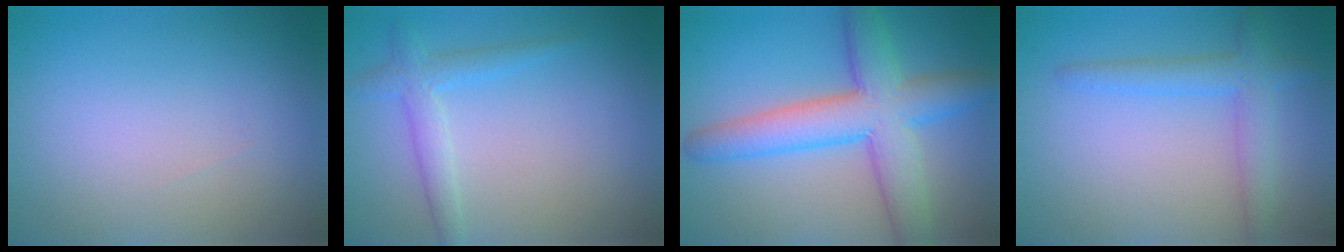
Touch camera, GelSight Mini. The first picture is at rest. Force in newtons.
{"total": 2.3, "press": 2.3, "slide": 0.0}
{"total": 7.6, "press": 7.6, "slide": 0.1}
{"total": 3.2, "press": 3.1, "slide": 0.2}